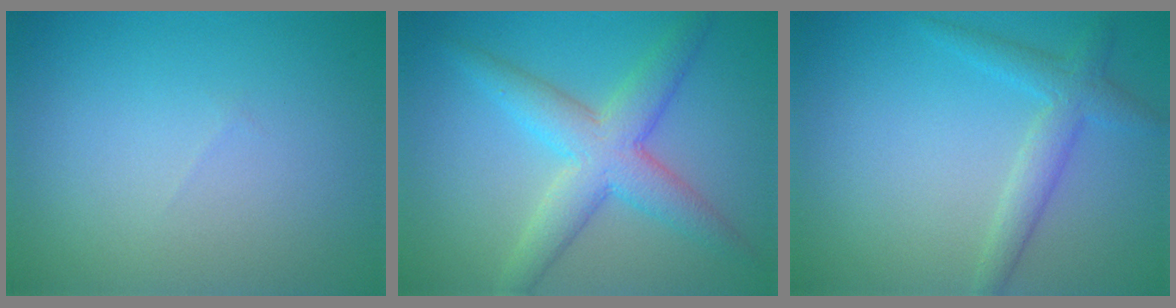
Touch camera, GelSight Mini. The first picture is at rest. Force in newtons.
{"total": 5.4, "press": 5.4, "slide": 0.3}
{"total": 2.8, "press": 2.8, "slide": 0.2}